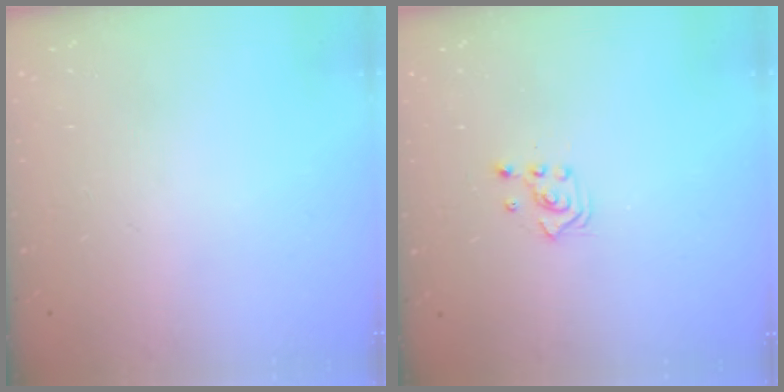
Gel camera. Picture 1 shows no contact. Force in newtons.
{"total": 2.5, "press": 2.5, "slide": 0.3}